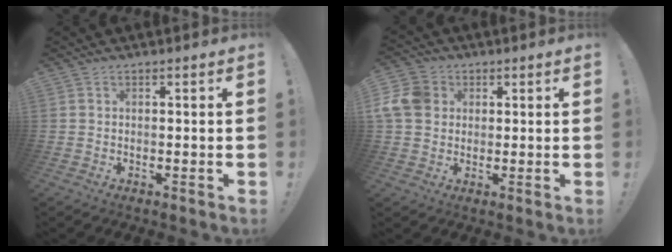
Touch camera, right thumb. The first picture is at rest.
{"total": 10.6, "force": [2.2, 8.6, 5.8], "torque": [-0.122, 0.004, 0.046]}